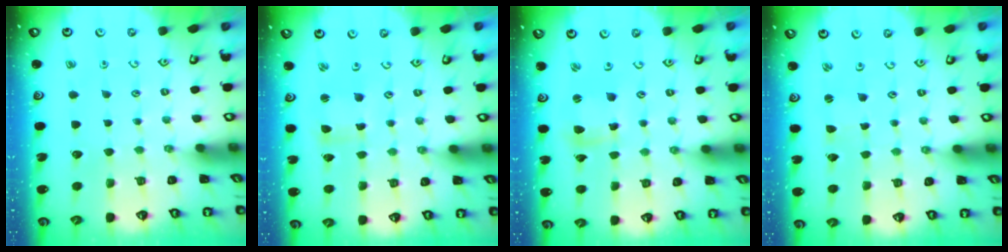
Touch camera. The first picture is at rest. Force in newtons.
{"total": 2.0, "press": 2.0, "slide": 0.3}
{"total": 4.1, "press": 4.1, "slide": 0.5}
{"total": 1.6, "press": 1.6, "slide": 0.1}